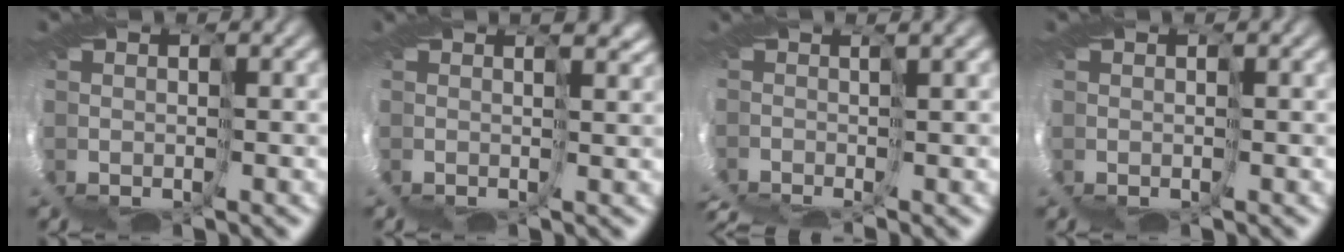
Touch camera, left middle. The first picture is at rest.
{"total": 1.6, "force": [1.0, -1.2, -0.2], "torque": [-0.002, -0.002, 0.024]}
{"total": 5.5, "force": [-4.8, -2.3, -1.3], "torque": [-0.009, -0.021, -0.040]}
{"total": 0.0}